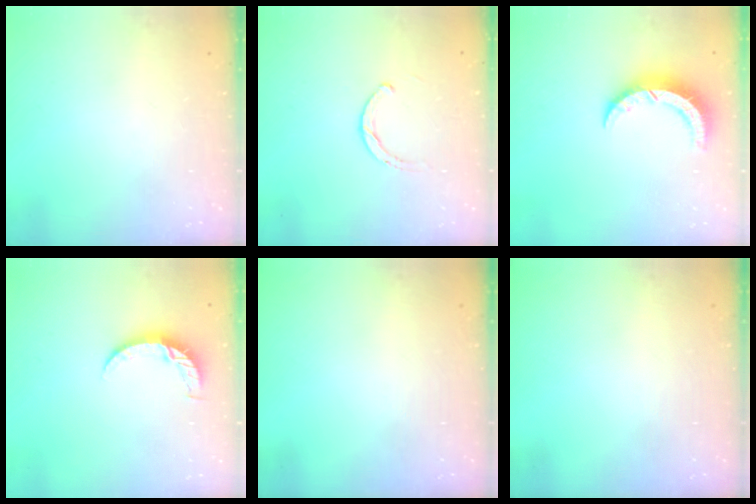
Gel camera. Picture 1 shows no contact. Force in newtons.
{"total": 1.9, "press": 1.9, "slide": 0.2}
{"total": 7.4, "press": 7.4, "slide": 0.7}
{"total": 6.1, "press": 6.0, "slide": 0.6}
{"total": 0.0}
{"total": 0.0}